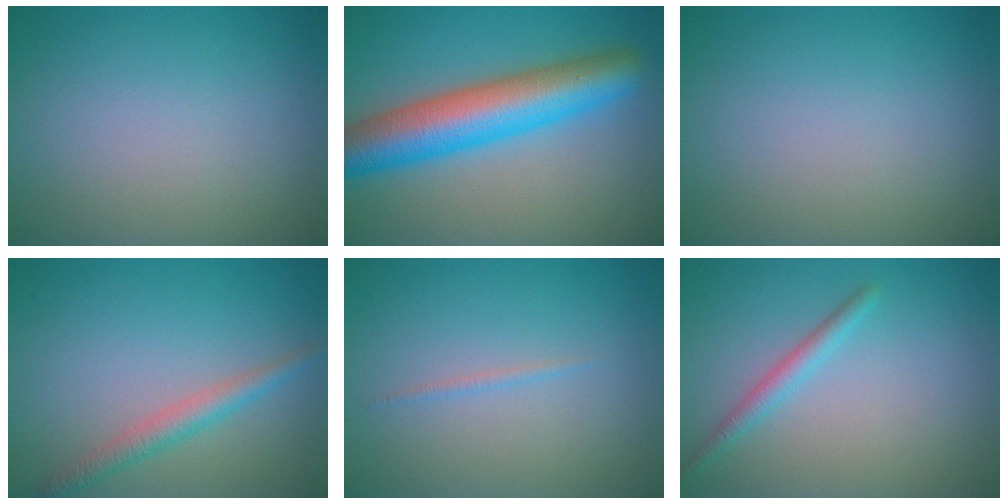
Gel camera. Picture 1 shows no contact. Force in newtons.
{"total": 9.3, "press": 9.3, "slide": 0.2}
{"total": 0.0}
{"total": 2.4, "press": 2.4, "slide": 0.1}
{"total": 0.6, "press": 0.6, "slide": 0.0}
{"total": 1.8, "press": 1.8, "slide": 0.0}